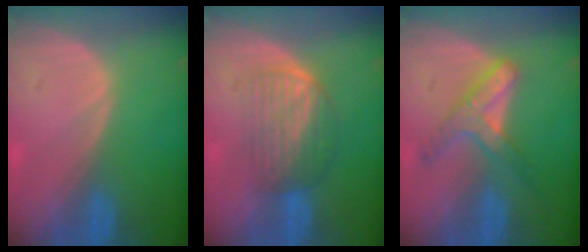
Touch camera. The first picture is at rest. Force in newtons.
{"total": 6.0, "press": 5.8, "slide": 1.6}
{"total": 5.9, "press": 5.6, "slide": 1.7}